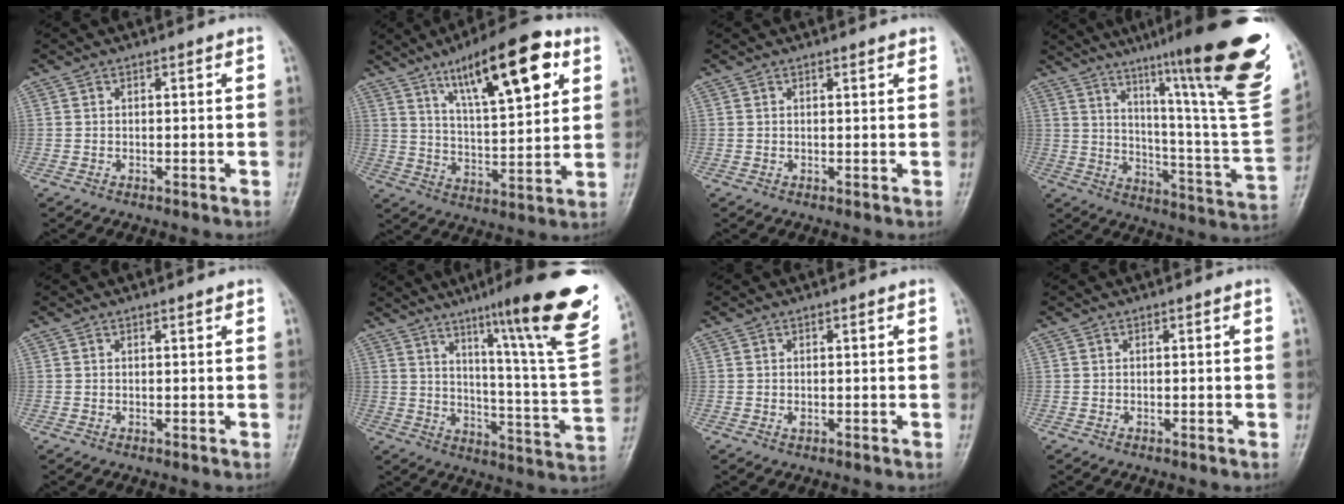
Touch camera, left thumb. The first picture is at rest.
{"total": 18.8, "force": [9.3, 6.0, 15.2], "torque": [-0.208, -0.030, 0.150]}
{"total": 0.9, "force": [0.7, 0.2, 0.5], "torque": [-0.006, -0.003, 0.009]}
{"total": 25.7, "force": [16.9, 1.6, 19.3], "torque": [-0.252, -0.092, 0.242]}
{"total": 0.6, "force": [0.5, 0.1, 0.4], "torque": [-0.007, -0.003, 0.007]}
{"total": 25.1, "force": [15.2, 2.1, 19.8], "torque": [-0.259, -0.067, 0.217]}
{"total": 0.7, "force": [0.1, 0.3, 0.6], "torque": [-0.010, 0.002, 0.004]}
{"total": 0.0}